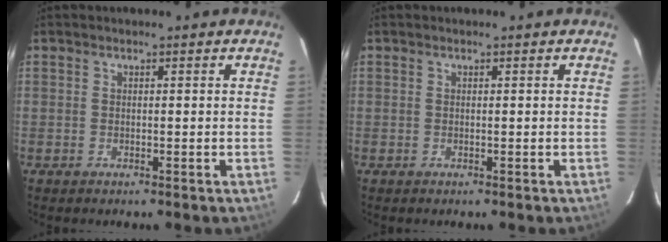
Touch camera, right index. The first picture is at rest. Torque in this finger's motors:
{"motor_torque": [0.06, -0.01, 0.03, 0.00]}